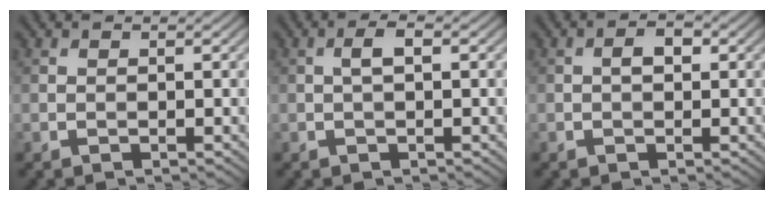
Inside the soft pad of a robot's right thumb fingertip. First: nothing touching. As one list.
[{"total": 1.9, "force": [0.2, 0.6, 1.8], "torque": [-0.034, 0.009, 0.000]}, {"total": 1.9, "force": [0.2, 1.2, 1.5], "torque": [-0.026, 0.005, -0.001]}]